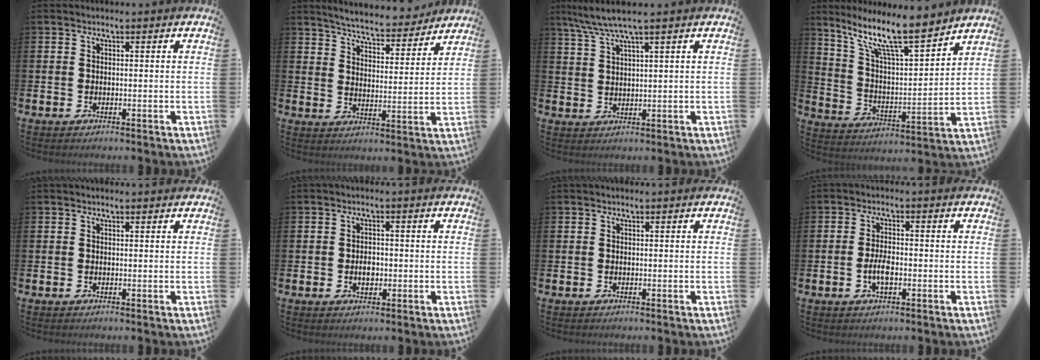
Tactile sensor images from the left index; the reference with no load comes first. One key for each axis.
{"total": 5.8, "fx": 5.6, "fy": 0.8, "fz": 1.1, "tx": -0.043, "ty": -0.039, "tz": 0.094}
{"total": 5.0, "fx": 3.9, "fy": -0.1, "fz": 3.1, "tx": -0.072, "ty": -0.006, "tz": 0.071}
{"total": 12.1, "fx": 9.9, "fy": 2.4, "fz": 6.7, "tx": -0.157, "ty": -0.053, "tz": 0.171}
{"total": 0.0}
{"total": 2.4, "fx": -0.3, "fy": 1.7, "fz": 1.7, "tx": -0.015, "ty": -0.002, "tz": -0.012}
{"total": 0.0}
{"total": 3.2, "fx": -0.8, "fy": 1.2, "fz": 2.8, "tx": -0.049, "ty": 0.002, "tz": -0.015}